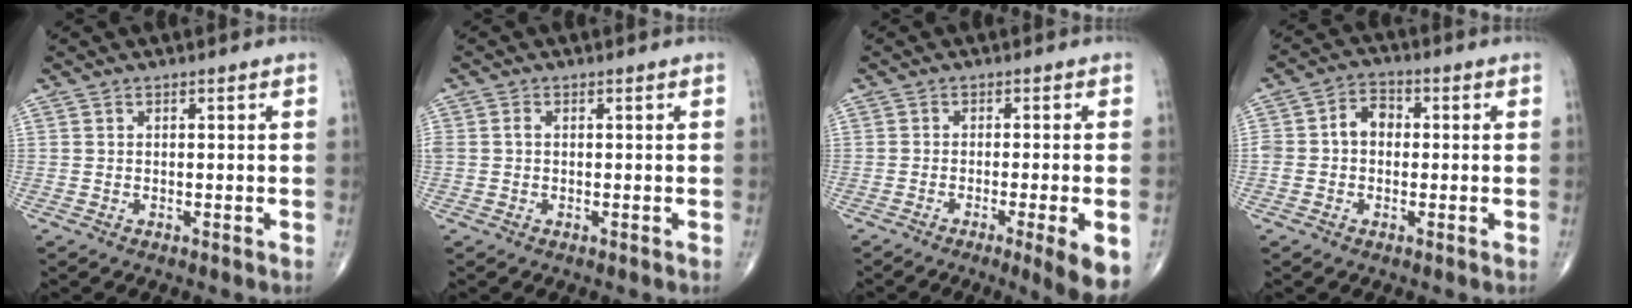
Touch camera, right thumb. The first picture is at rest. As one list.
[{"total": 1.4, "force": [0.0, 1.0, 1.0], "torque": [-0.025, 0.006, 0.001]}, {"total": 8.2, "force": [-3.6, 0.7, 7.3], "torque": [-0.100, -0.012, -0.053]}, {"total": 5.5, "force": [0.0, 4.2, 3.6], "torque": [-0.050, 0.023, -0.009]}]